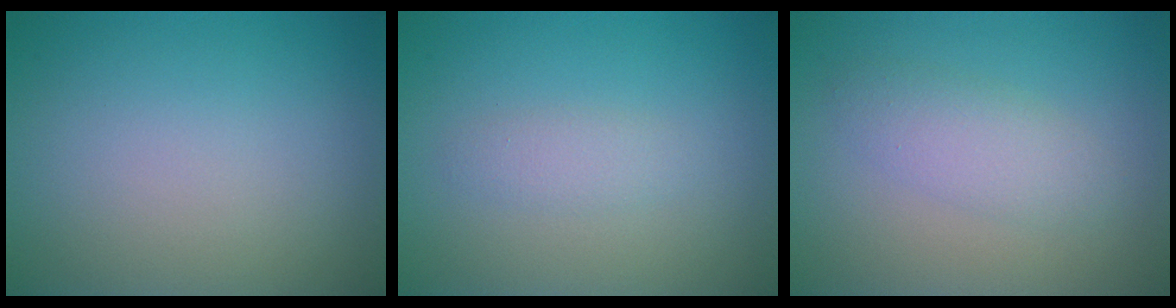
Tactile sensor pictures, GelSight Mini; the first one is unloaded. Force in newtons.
{"total": 1.3, "press": 1.3, "slide": 0.0}
{"total": 2.5, "press": 2.5, "slide": 0.1}